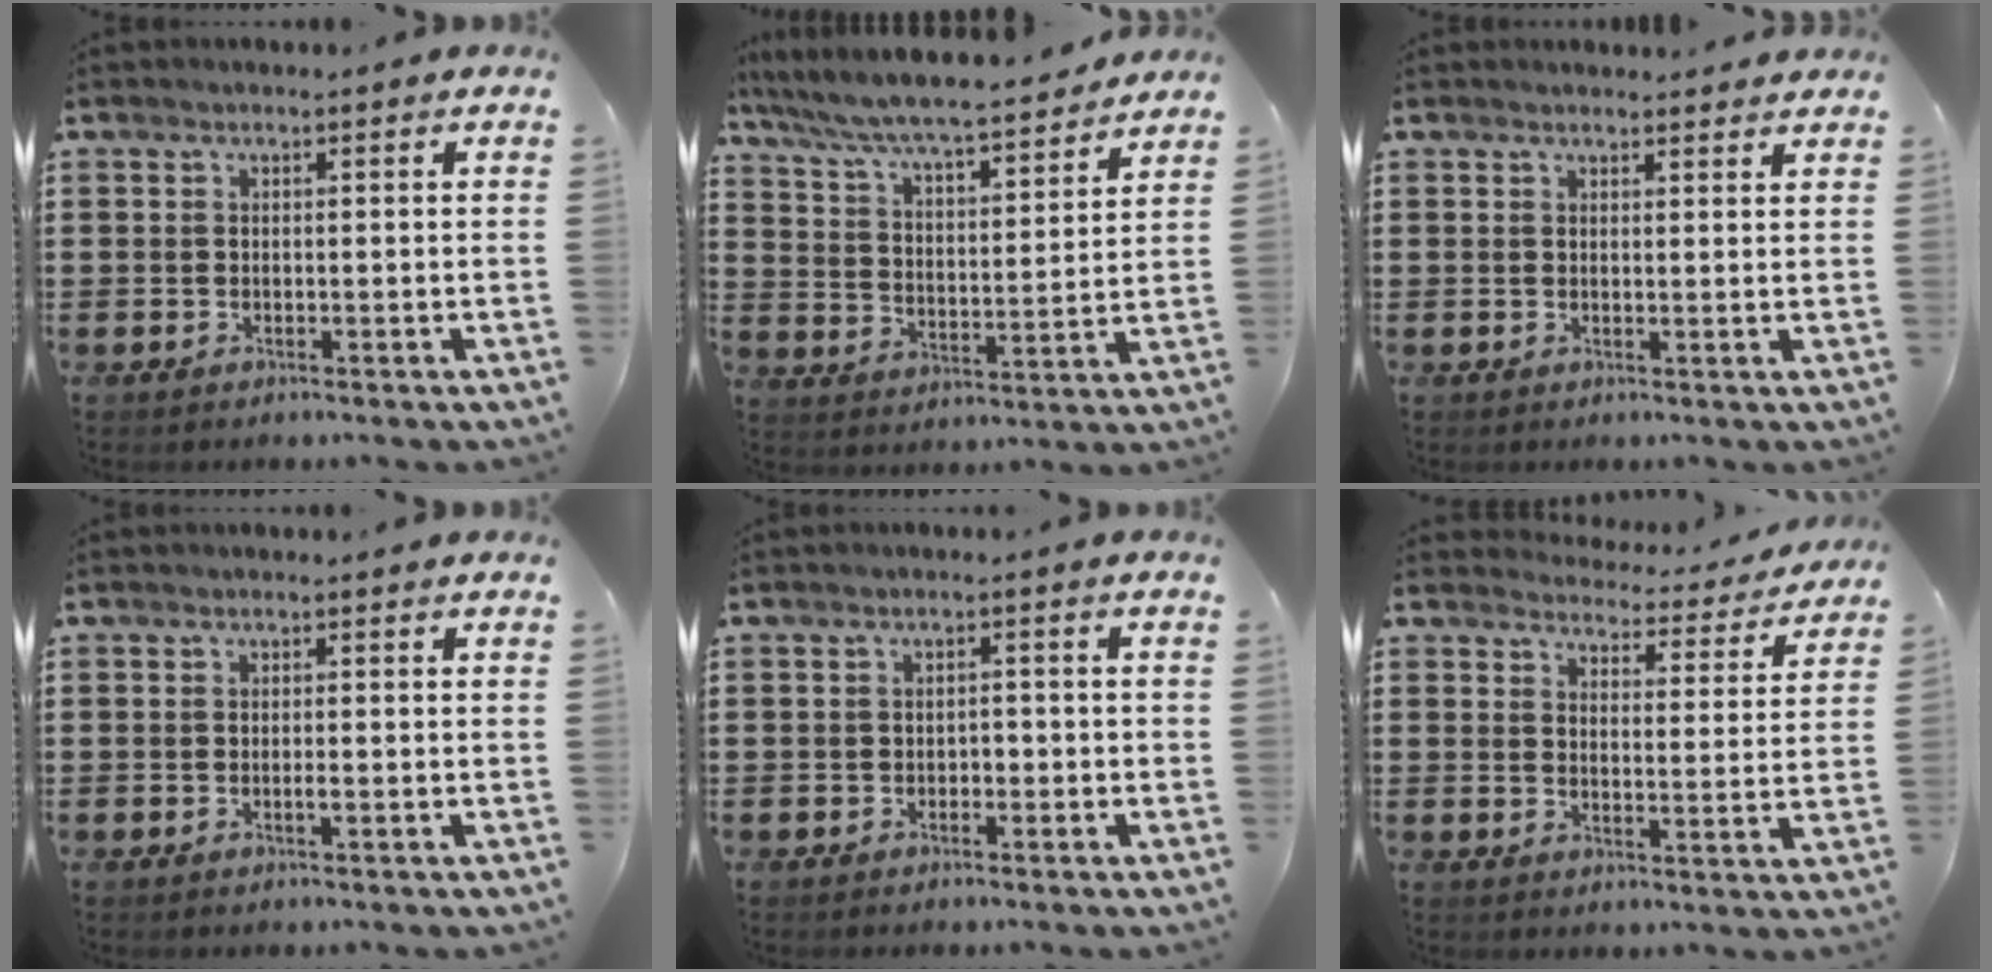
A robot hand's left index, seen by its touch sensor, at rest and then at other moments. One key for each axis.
{"total": 6.2, "fx": 5.8, "fy": 0.0, "fz": 2.1, "tx": -0.068, "ty": -0.044, "tz": 0.095}
{"total": 1.5, "fx": 1.4, "fy": 0.2, "fz": 0.1, "tx": -0.005, "ty": 0.001, "tz": 0.029}
{"total": 1.0, "fx": -0.3, "fy": 0.2, "fz": 0.9, "tx": -0.017, "ty": -0.005, "tz": -0.004}
{"total": 1.4, "fx": -1.0, "fy": 0.8, "fz": 0.5, "tx": -0.015, "ty": 0.002, "tz": -0.023}
{"total": 4.1, "fx": 4.1, "fy": 0.3, "fz": 0.3, "tx": -0.021, "ty": -0.033, "tz": 0.067}